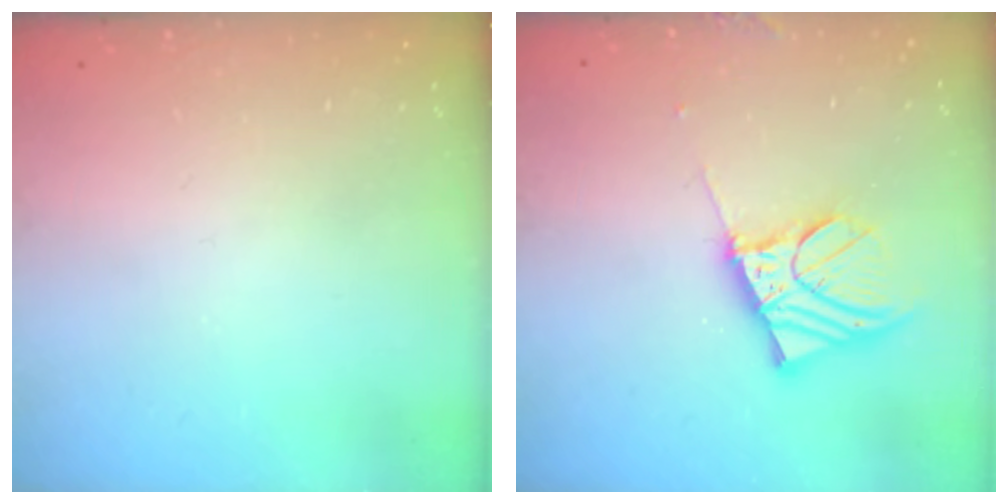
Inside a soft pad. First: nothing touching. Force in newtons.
{"total": 12.6, "press": 12.4, "slide": 2.0}